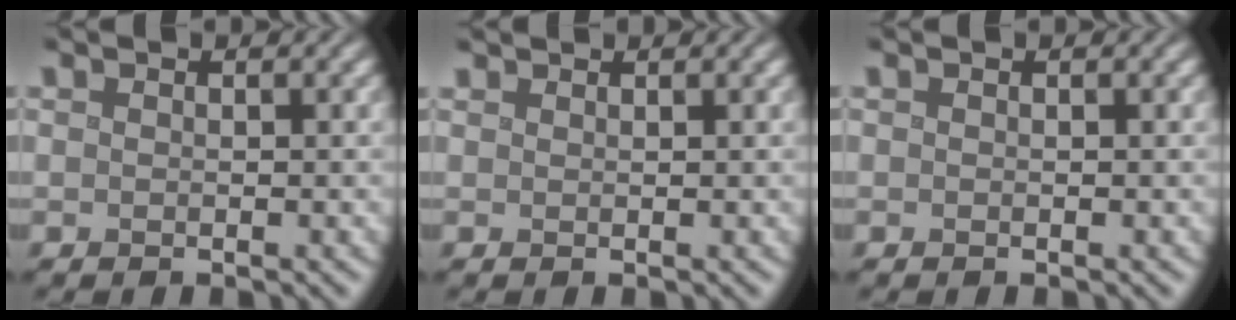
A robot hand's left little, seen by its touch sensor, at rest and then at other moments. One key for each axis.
{"total": 1.0, "fx": 1.0, "fy": 0.0, "fz": 0.1, "tx": -0.004, "ty": 0.000, "tz": 0.017}
{"total": 0.0}